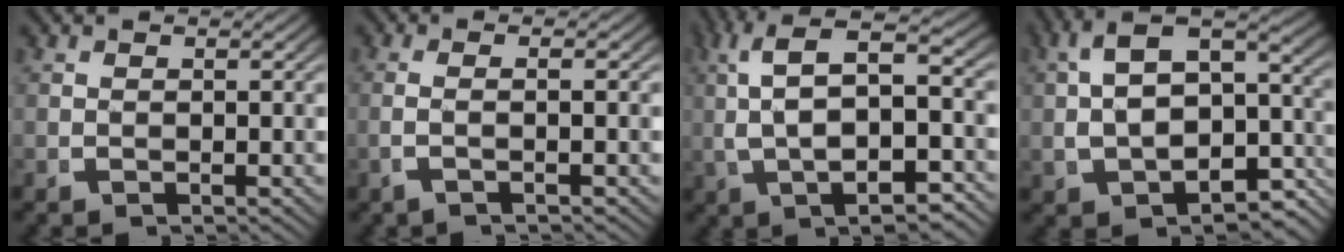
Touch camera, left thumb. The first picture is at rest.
{"total": 2.0, "force": [-0.3, -0.3, 2.0], "torque": [-0.053, 0.000, -0.004]}
{"total": 9.9, "force": [1.5, 4.9, 8.5], "torque": [-0.150, 0.011, 0.025]}
{"total": 9.4, "force": [-0.6, 6.0, 7.2], "torque": [-0.125, -0.012, 0.004]}